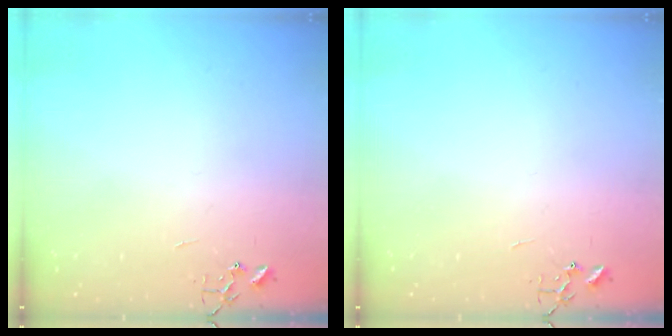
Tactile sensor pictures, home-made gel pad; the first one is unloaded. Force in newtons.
{"total": 0.0}